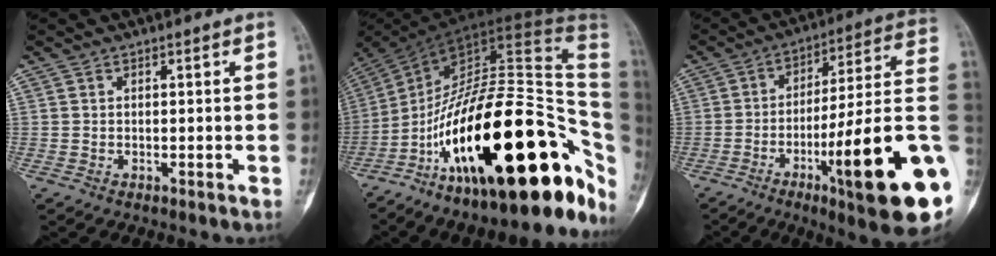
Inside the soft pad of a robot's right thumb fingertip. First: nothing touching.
{"total": 37.0, "force": [-10.3, 14.3, 32.5], "torque": [-0.416, 0.089, -0.157]}
{"total": 24.9, "force": [-7.3, 3.4, 23.5], "torque": [-0.288, 0.018, -0.107]}